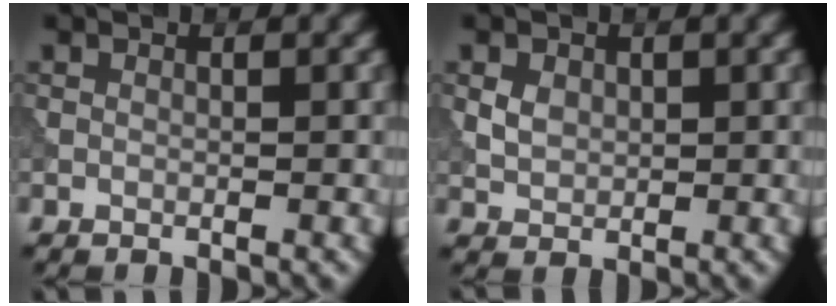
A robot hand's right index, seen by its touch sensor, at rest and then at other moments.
{"total": 1.9, "force": [0.5, 1.5, 1.0], "torque": [-0.022, -0.001, 0.011]}